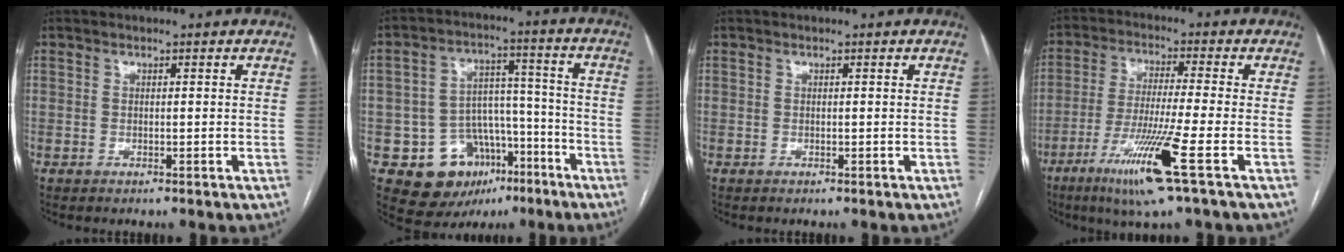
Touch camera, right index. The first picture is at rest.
{"total": 12.9, "force": [-6.3, 9.7, 5.5], "torque": [-0.073, 0.044, -0.081]}
{"total": 0.0}
{"total": 12.0, "force": [-5.6, -1.3, 10.5], "torque": [-0.207, -0.030, -0.103]}